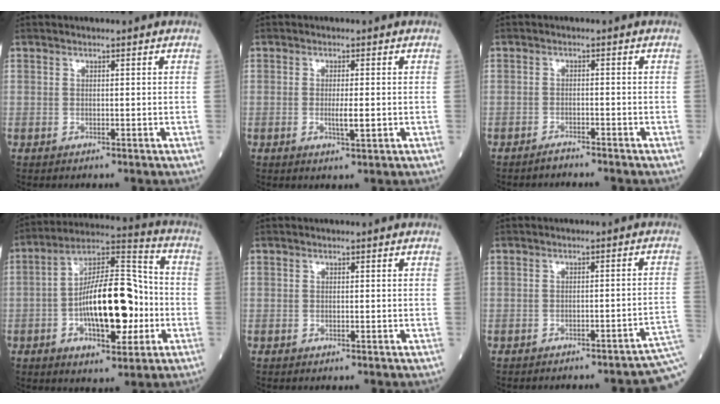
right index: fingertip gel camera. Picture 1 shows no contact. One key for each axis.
{"total": 3.3, "fx": -0.5, "fy": 0.7, "fz": 3.2, "tx": -0.060, "ty": -0.004, "tz": -0.005}
{"total": 2.7, "fx": -2.6, "fy": 0.5, "fz": 0.7, "tx": -0.020, "ty": -0.006, "tz": -0.039}
{"total": 18.3, "fx": -3.2, "fy": 6.8, "fz": 16.7, "tx": -0.296, "ty": 0.026, "tz": -0.047}
{"total": 0.0}
{"total": 11.0, "fx": -8.1, "fy": 3.5, "fz": 6.6, "tx": -0.064, "ty": 0.026, "tz": -0.094}